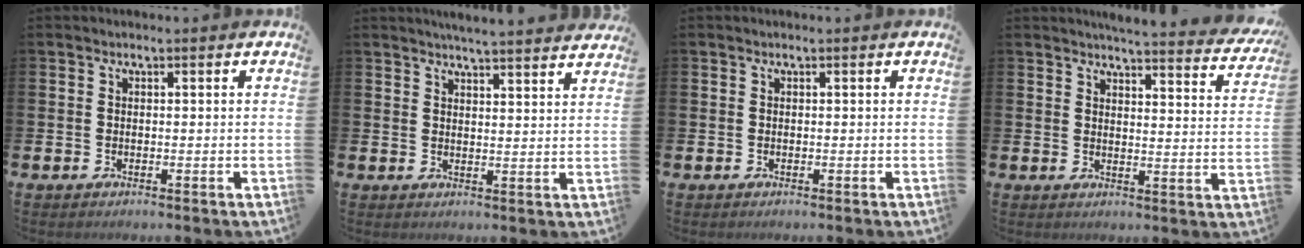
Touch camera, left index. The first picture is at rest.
{"total": 4.4, "force": [4.3, -0.7, 0.4], "torque": [-0.015, -0.023, 0.075]}
{"total": 0.0}
{"total": 4.9, "force": [4.8, 0.0, 1.0], "torque": [-0.026, -0.035, 0.080]}